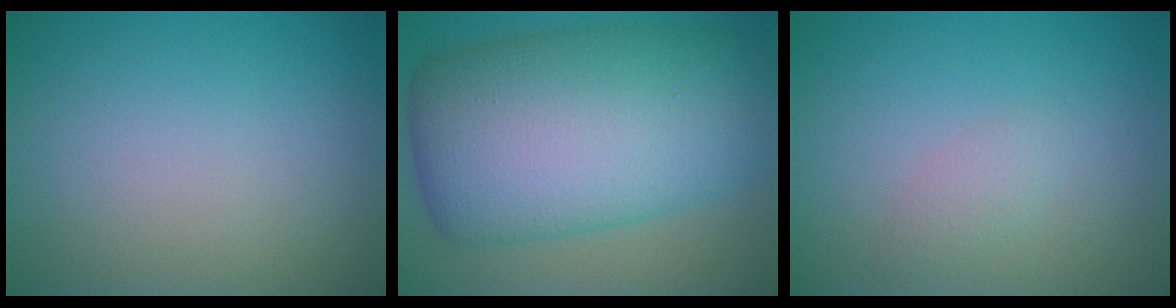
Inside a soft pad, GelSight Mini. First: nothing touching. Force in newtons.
{"total": 15.1, "press": 15.1, "slide": 0.2}
{"total": 1.2, "press": 1.2, "slide": 0.1}